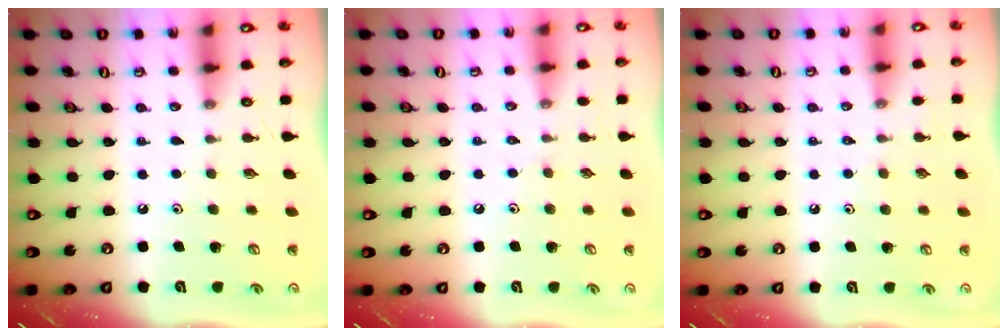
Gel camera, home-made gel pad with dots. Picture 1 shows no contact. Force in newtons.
{"total": 2.4, "press": 2.4, "slide": 0.5}
{"total": 2.3, "press": 2.3, "slide": 0.4}